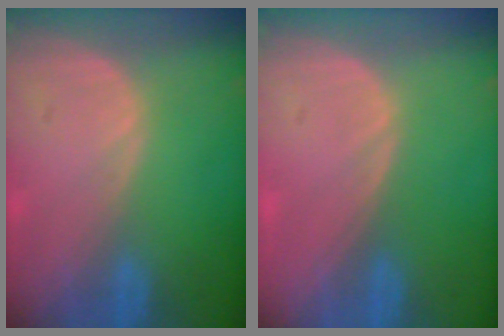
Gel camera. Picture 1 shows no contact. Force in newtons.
{"total": 0.0}